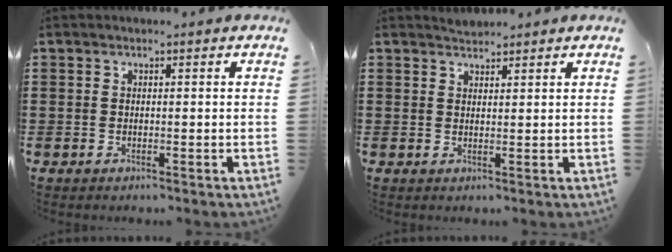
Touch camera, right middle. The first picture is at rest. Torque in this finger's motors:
{"motor_torque": [0.00, 0.00, 0.00, 0.00]}